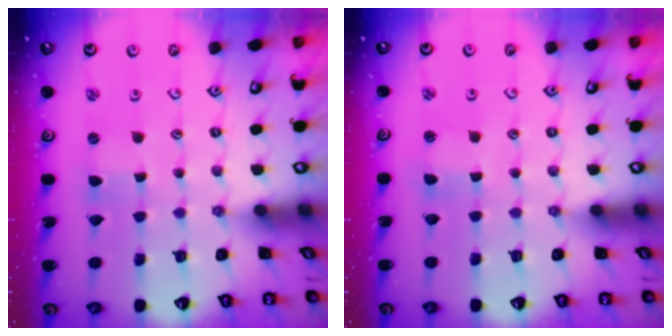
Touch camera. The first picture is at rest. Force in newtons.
{"total": 1.2, "press": 1.1, "slide": 0.3}